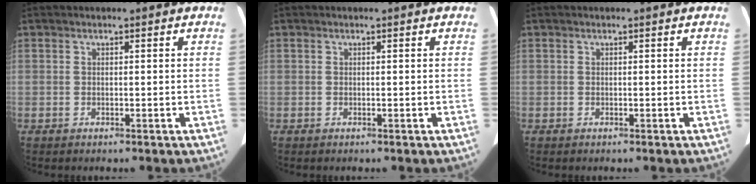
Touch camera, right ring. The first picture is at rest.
{"total": 0.0}
{"total": 0.0}